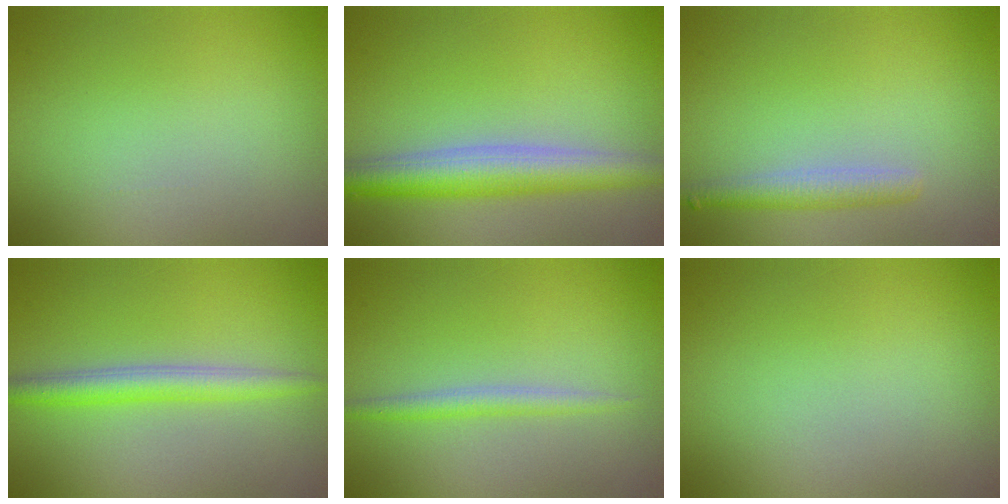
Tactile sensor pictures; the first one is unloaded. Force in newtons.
{"total": 5.0, "press": 5.0, "slide": 0.1}
{"total": 2.2, "press": 2.2, "slide": 0.1}
{"total": 3.1, "press": 3.1, "slide": 0.1}
{"total": 1.7, "press": 1.7, "slide": 0.0}
{"total": 0.0}